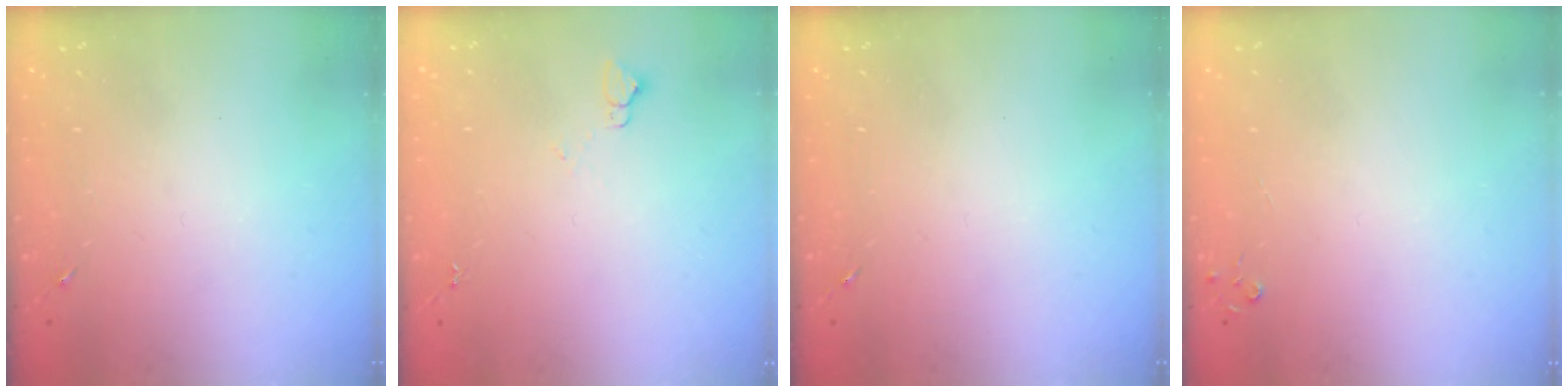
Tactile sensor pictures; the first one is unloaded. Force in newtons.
{"total": 3.1, "press": 3.0, "slide": 0.3}
{"total": 0.0}
{"total": 2.8, "press": 2.8, "slide": 0.3}